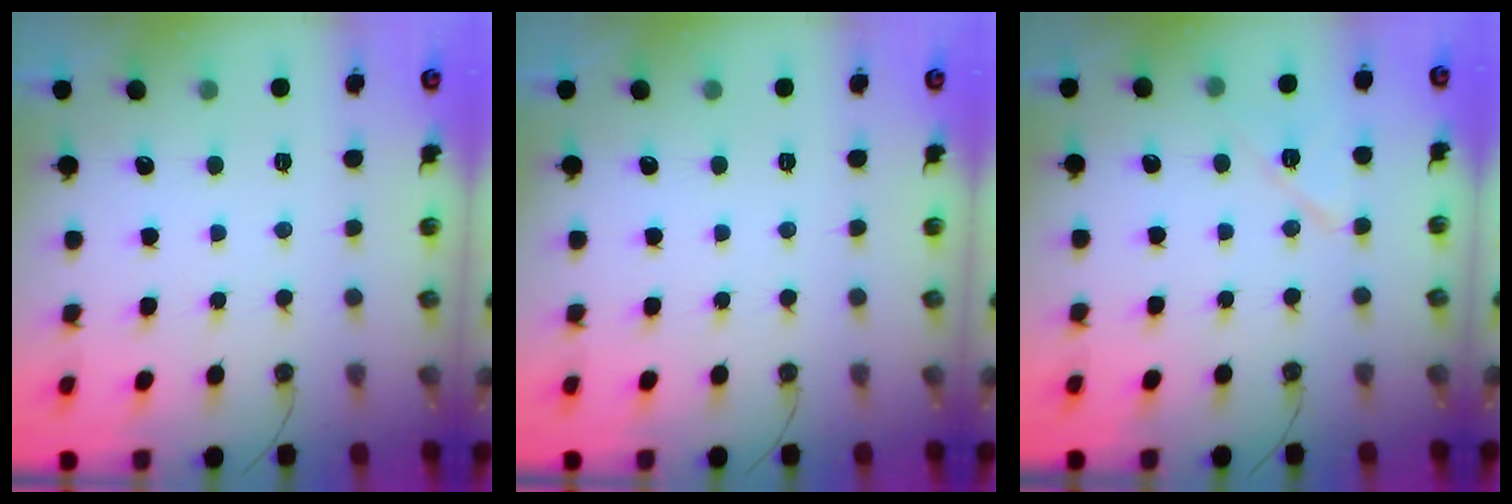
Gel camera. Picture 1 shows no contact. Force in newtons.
{"total": 0.0}
{"total": 8.2, "press": 8.2, "slide": 0.9}